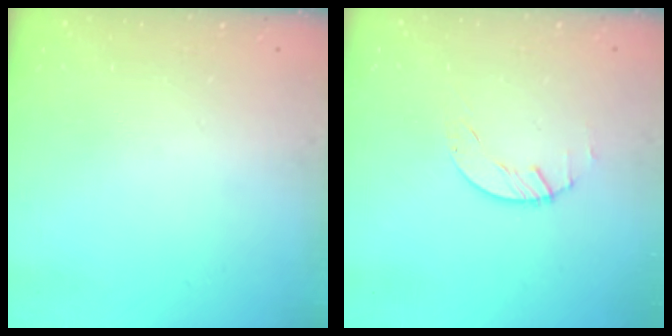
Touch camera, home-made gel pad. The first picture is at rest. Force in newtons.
{"total": 1.5, "press": 1.4, "slide": 0.1}